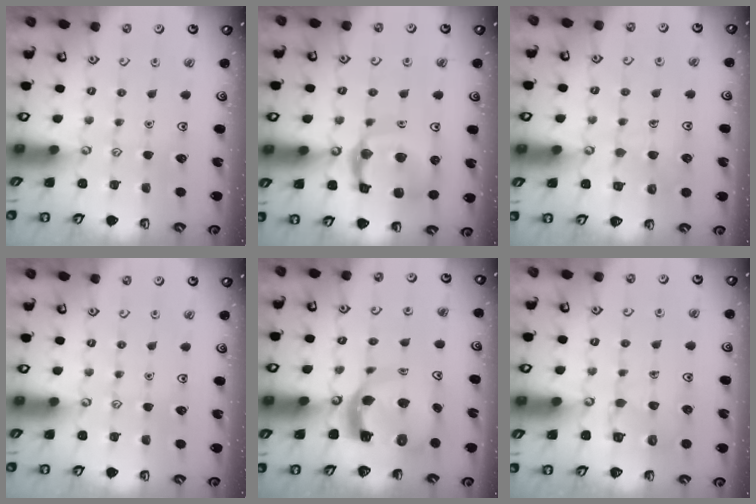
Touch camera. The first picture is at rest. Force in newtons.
{"total": 14.6, "press": 14.5, "slide": 1.6}
{"total": 5.4, "press": 5.4, "slide": 0.4}
{"total": 0.0}
{"total": 8.5, "press": 8.4, "slide": 1.3}
{"total": 4.2, "press": 4.2, "slide": 0.3}